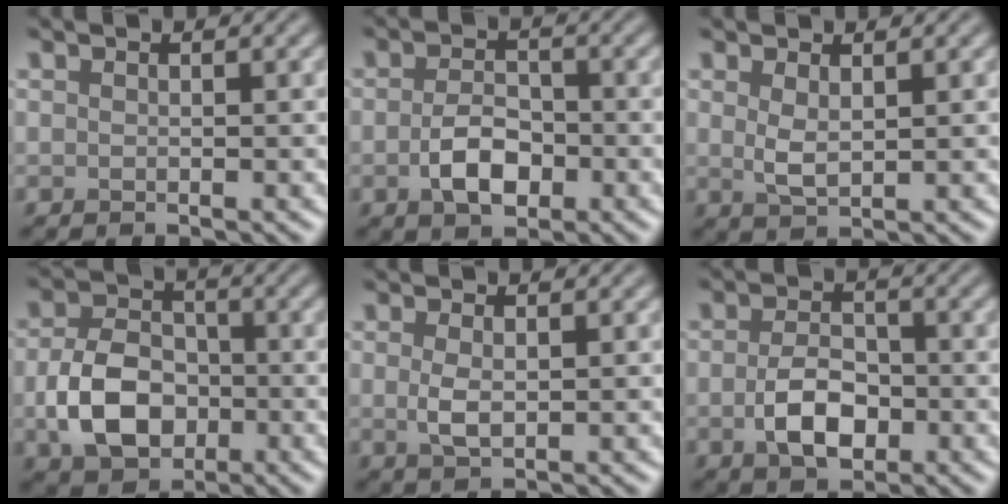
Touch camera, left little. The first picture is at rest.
{"total": 3.8, "force": [-1.2, 2.3, 2.8], "torque": [-0.054, -0.001, -0.024]}
{"total": 1.9, "force": [0.7, 0.7, 1.6], "torque": [-0.036, -0.003, 0.017]}
{"total": 6.6, "force": [-1.6, 4.7, 4.3], "torque": [-0.088, -0.002, -0.032]}
{"total": 2.0, "force": [0.2, 0.9, 1.7], "torque": [-0.041, -0.003, 0.006]}
{"total": 4.4, "force": [-1.1, 2.7, 3.3], "torque": [-0.069, -0.003, -0.023]}